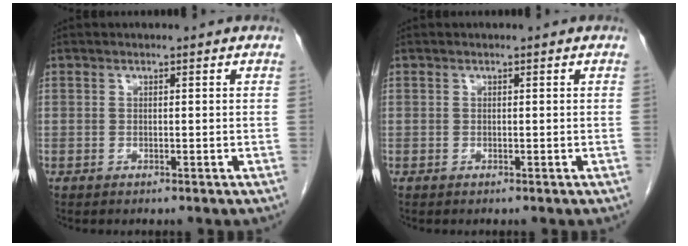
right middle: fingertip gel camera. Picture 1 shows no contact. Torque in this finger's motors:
{"motor_torque": [0.00, 0.00, 0.00, 0.00]}